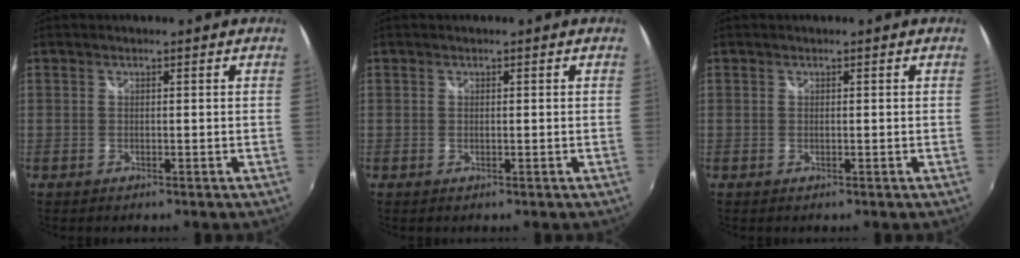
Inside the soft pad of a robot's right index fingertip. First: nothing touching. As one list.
[{"total": 0.0}, {"total": 0.0}]